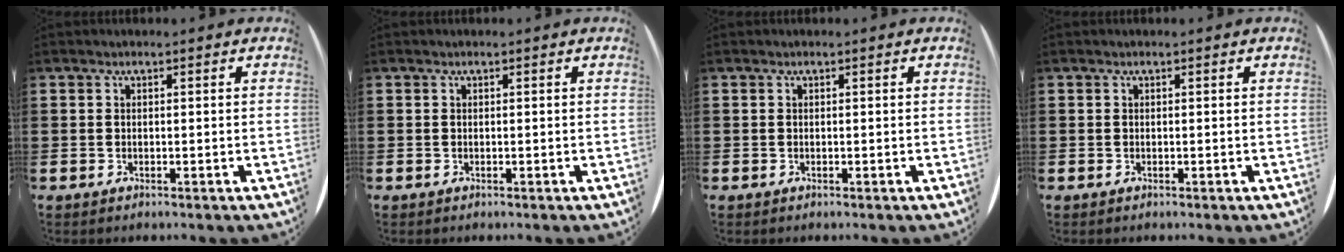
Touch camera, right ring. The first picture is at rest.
{"total": 0.0}
{"total": 0.0}
{"total": 0.0}